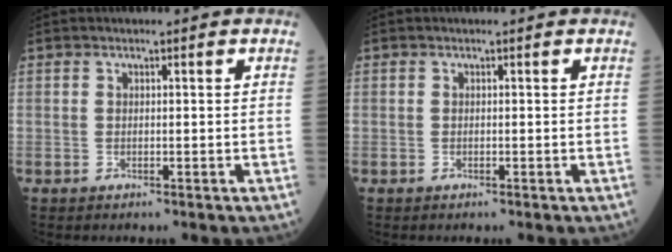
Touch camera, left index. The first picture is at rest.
{"total": 0.0}